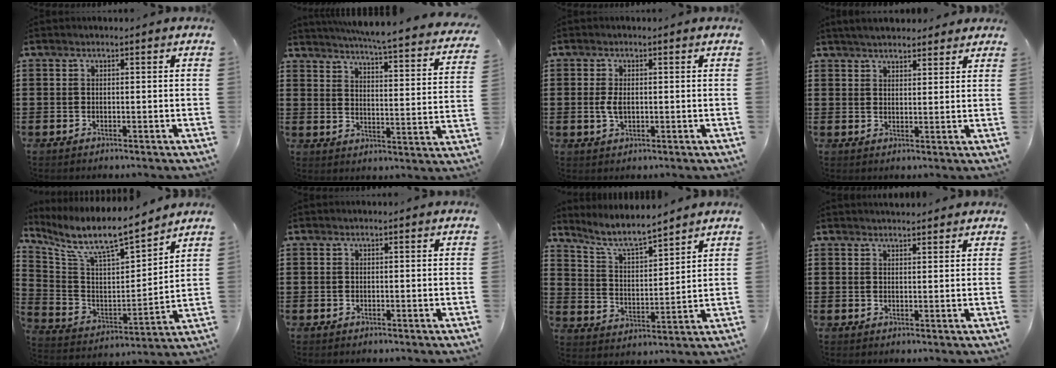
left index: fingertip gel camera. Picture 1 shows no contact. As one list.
[{"total": 4.6, "force": [4.1, -0.7, 1.8], "torque": [-0.049, -0.044, 0.060]}, {"total": 2.9, "force": [0.0, 1.6, 2.4], "torque": [-0.064, -0.001, -0.006]}, {"total": 3.4, "force": [3.2, 0.7, 0.7], "torque": [-0.022, -0.001, 0.061]}, {"total": 8.6, "force": [7.2, 1.8, 4.3], "torque": [-0.118, -0.051, 0.119]}, {"total": 0.0}, {"total": 6.9, "force": [6.2, 0.7, 3.0], "torque": [-0.081, -0.030, 0.108]}, {"total": 1.7, "force": [1.6, 0.2, 0.1], "torque": [-0.008, 0.002, 0.033]}]